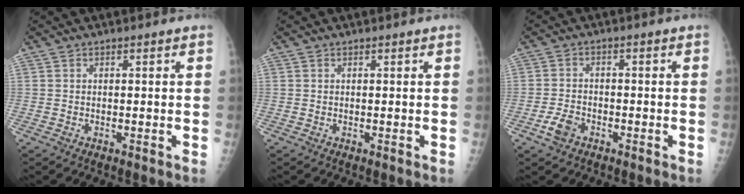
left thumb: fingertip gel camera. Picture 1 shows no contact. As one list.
[{"total": 0.0}, {"total": 4.0, "force": [-2.2, 2.4, 2.1], "torque": [-0.042, 0.014, -0.041]}]